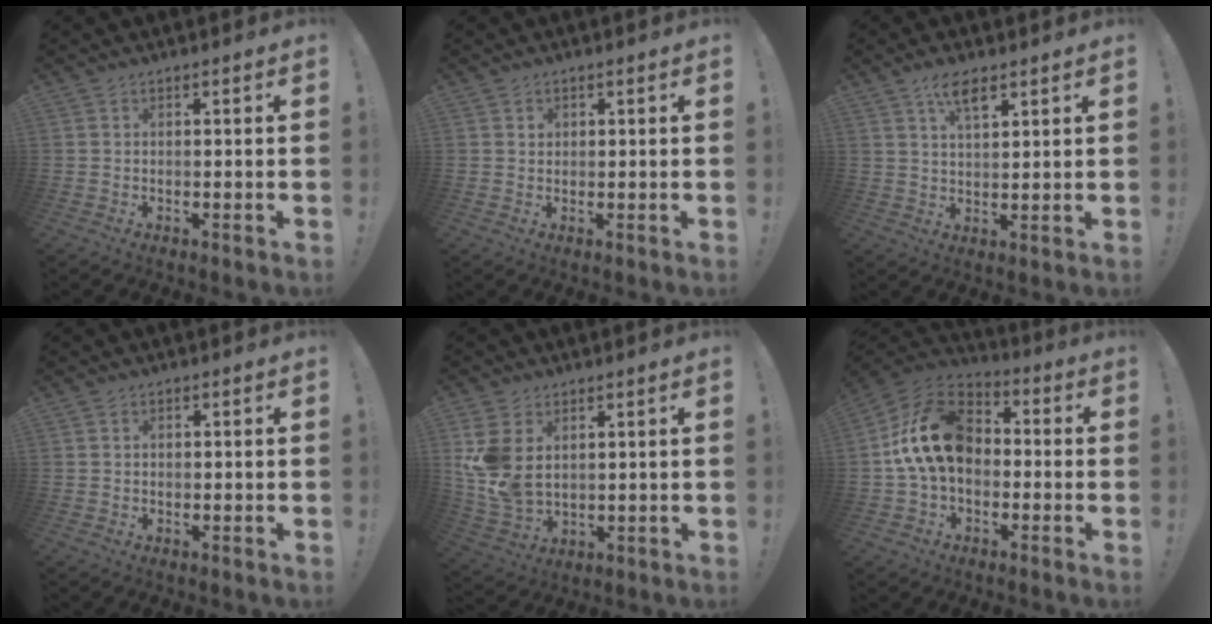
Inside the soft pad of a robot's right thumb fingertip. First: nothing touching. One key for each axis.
{"total": 1.2, "fx": 0.6, "fy": 1.0, "fz": 0.1, "tx": 0.012, "ty": -0.005, "tz": 0.008}
{"total": 6.7, "fx": 4.1, "fy": 2.7, "fz": 4.5, "tx": -0.076, "ty": -0.015, "tz": 0.070}
{"total": 0.8, "fx": 0.2, "fy": 0.8, "fz": 0.2, "tx": 0.003, "ty": 0.001, "tz": 0.002}
{"total": 11.1, "fx": 2.9, "fy": 7.5, "fz": 7.6, "tx": -0.145, "ty": -0.021, "tz": 0.058}
{"total": 18.3, "fx": 1.8, "fy": 12.5, "fz": 13.2, "tx": -0.230, "ty": 0.016, "tz": 0.040}